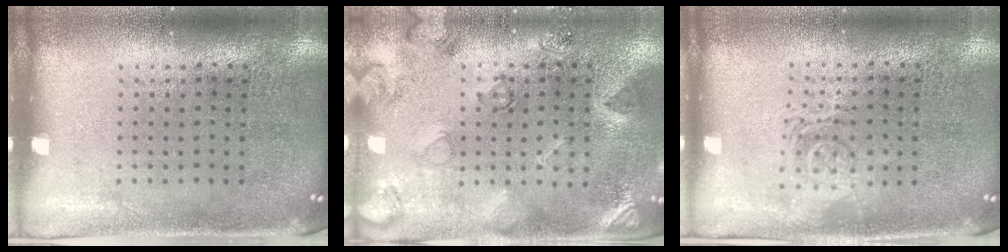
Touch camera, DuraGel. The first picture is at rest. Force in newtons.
{"total": 2.6, "press": 1.9, "slide": 1.7}
{"total": 1.2, "press": 1.2, "slide": 0.2}